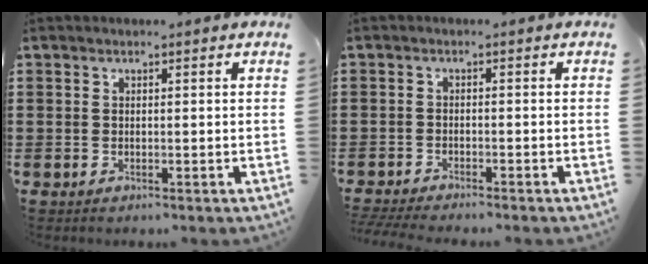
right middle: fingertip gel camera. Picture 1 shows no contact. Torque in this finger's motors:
{"motor_torque": [1.66, -0.48, 0.82, 0.21]}